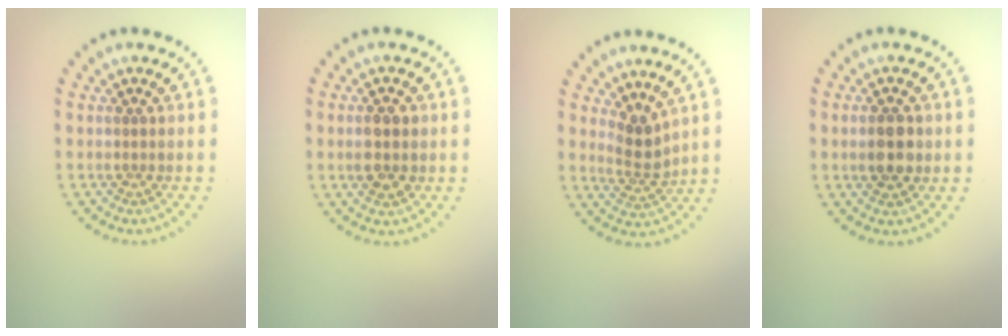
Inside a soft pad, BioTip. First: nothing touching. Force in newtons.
{"total": 3.0, "press": 3.0, "slide": 0.1}
{"total": 2.4, "press": 1.7, "slide": 1.7}
{"total": 3.3, "press": 3.3, "slide": 0.4}